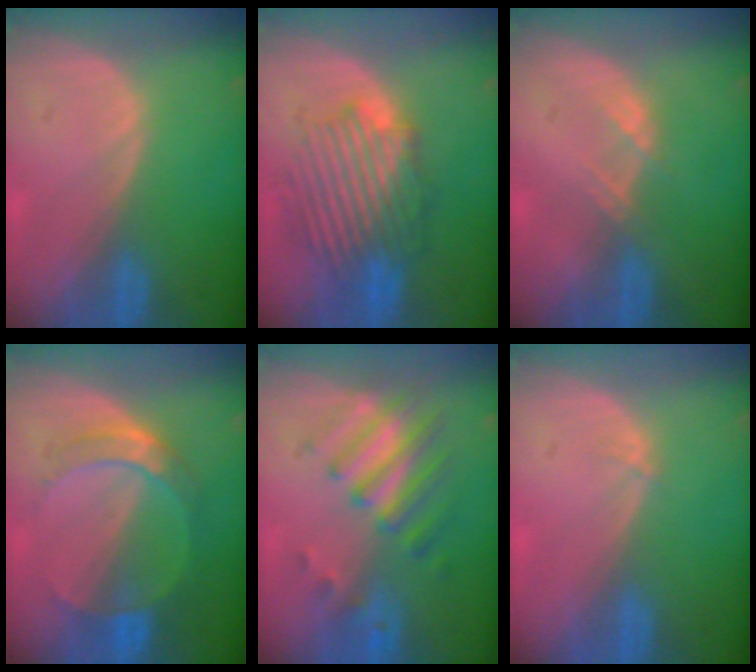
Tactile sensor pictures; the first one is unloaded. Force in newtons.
{"total": 8.8, "press": 8.7, "slide": 1.5}
{"total": 1.5, "press": 1.4, "slide": 0.2}
{"total": 7.1, "press": 6.4, "slide": 3.1}
{"total": 7.9, "press": 7.0, "slide": 3.8}
{"total": 0.6, "press": 0.4, "slide": 0.3}